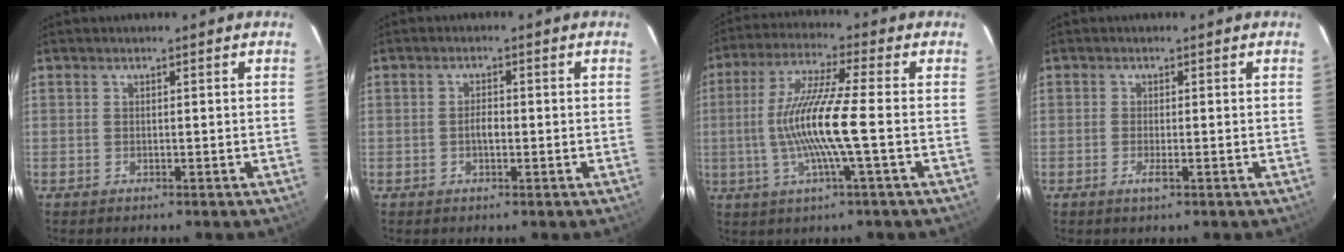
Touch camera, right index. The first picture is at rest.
{"total": 1.9, "force": [-0.4, 0.9, 1.6], "torque": [-0.032, 0.004, -0.008]}
{"total": 12.5, "force": [-1.9, -0.4, 12.3], "torque": [-0.241, -0.002, -0.035]}
{"total": 1.7, "force": [-0.8, 0.2, 1.5], "torque": [-0.031, -0.004, -0.014]}